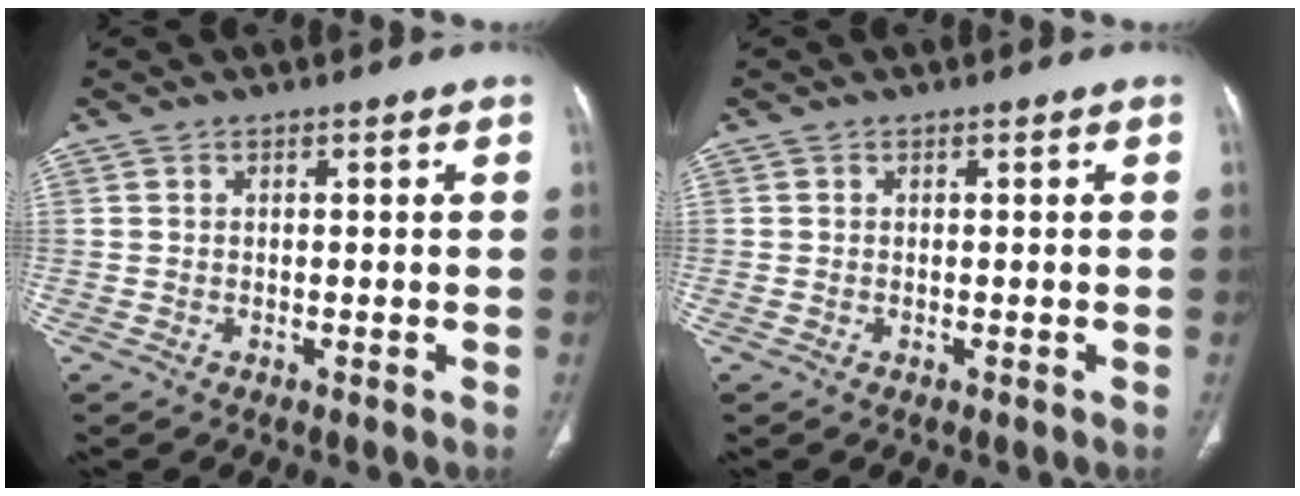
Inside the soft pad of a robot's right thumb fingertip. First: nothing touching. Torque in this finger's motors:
{"motor_torque": [-0.29, 0.02, -0.33, 0.15, -0.04]}